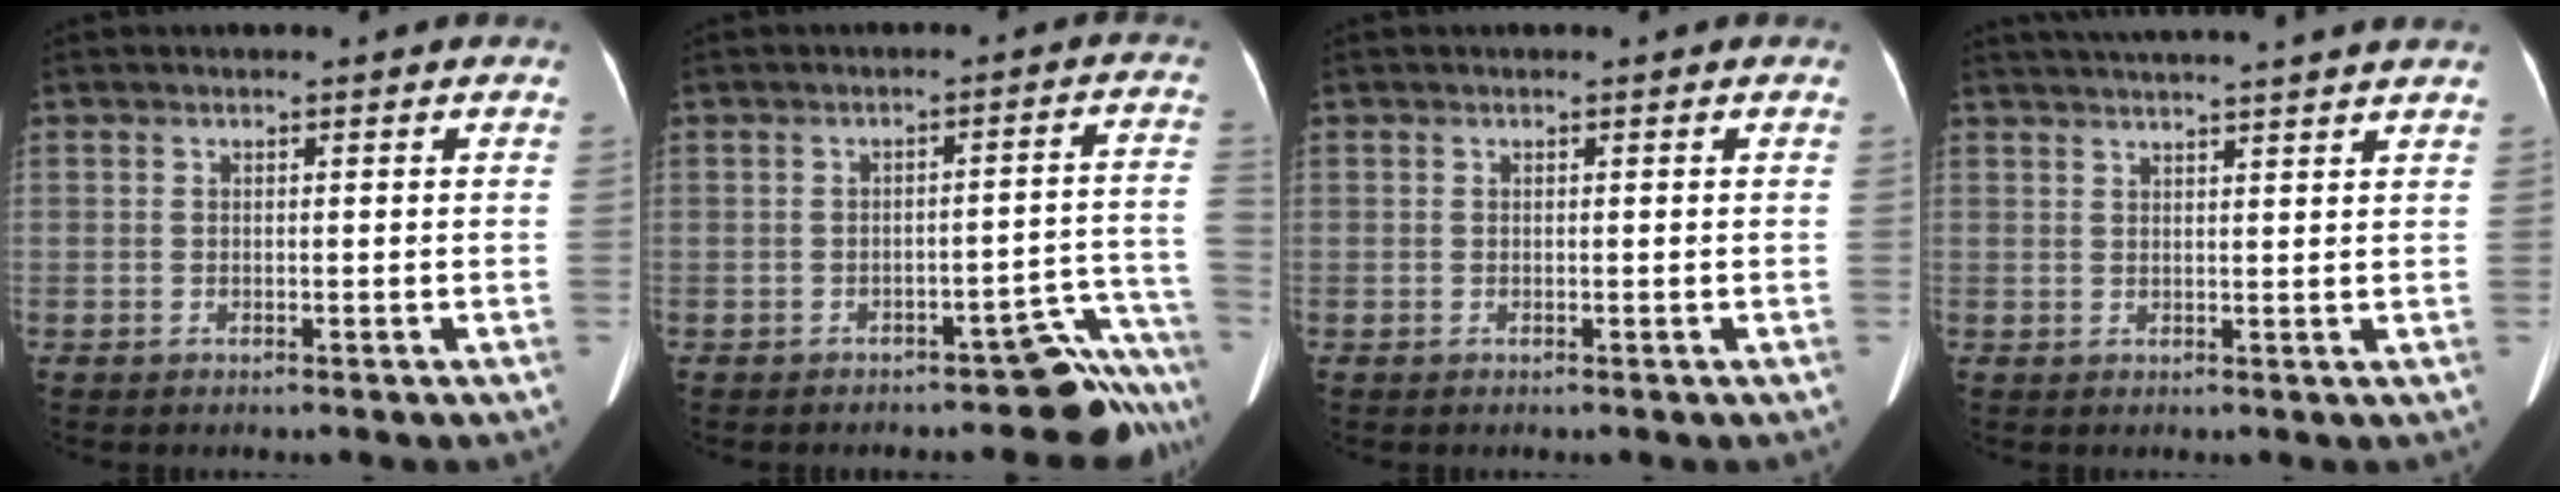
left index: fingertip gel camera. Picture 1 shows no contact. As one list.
[{"total": 8.7, "force": [-8.2, 1.4, 2.6], "torque": [0.014, 0.042, -0.104]}, {"total": 0.0}, {"total": 13.3, "force": [12.1, -0.7, 5.5], "torque": [-0.095, 0.013, 0.158]}]